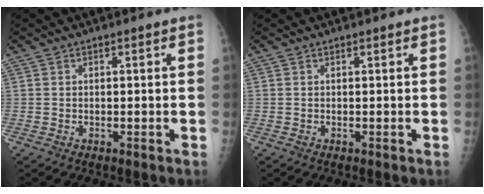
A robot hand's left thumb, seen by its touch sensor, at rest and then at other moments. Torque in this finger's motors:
{"motor_torque": [0.00, 0.00, -0.07, -0.04, 0.00]}